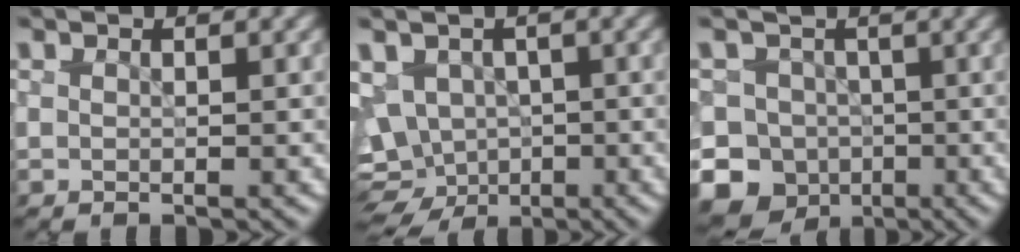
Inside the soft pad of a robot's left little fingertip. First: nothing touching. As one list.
[{"total": 7.2, "force": [-1.8, 5.9, 3.7], "torque": [-0.053, -0.013, -0.007]}, {"total": 11.3, "force": [-5.1, 9.6, 2.9], "torque": [-0.045, -0.017, -0.096]}]